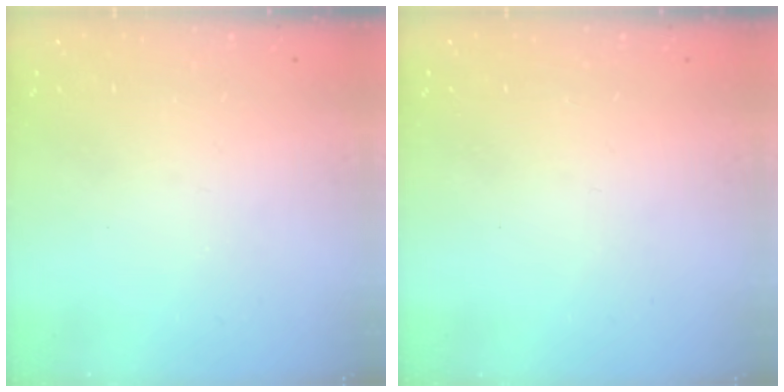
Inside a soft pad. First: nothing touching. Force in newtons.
{"total": 0.0}